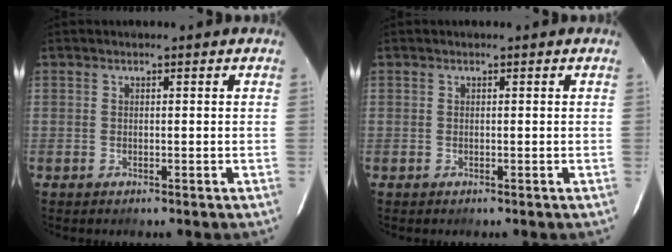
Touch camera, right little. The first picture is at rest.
{"total": 0.0}